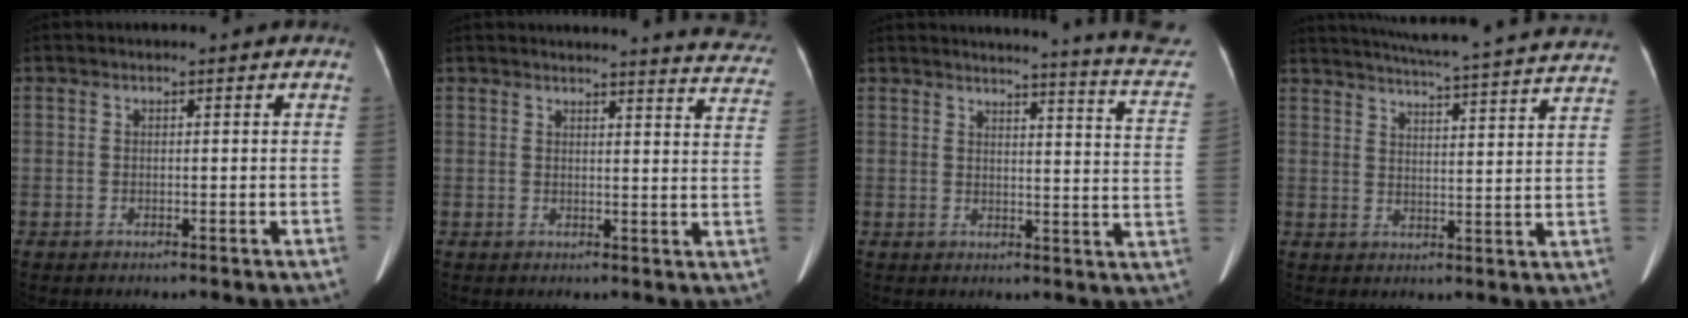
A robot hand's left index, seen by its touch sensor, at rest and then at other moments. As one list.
[{"total": 13.6, "force": [13.3, 0.8, 2.2], "torque": [-0.002, -0.083, 0.116]}, {"total": 17.9, "force": [17.2, -0.7, 4.7], "torque": [-0.057, -0.116, 0.172]}, {"total": 25.8, "force": [24.1, 0.5, 9.3], "torque": [-0.151, -0.040, 0.292]}]